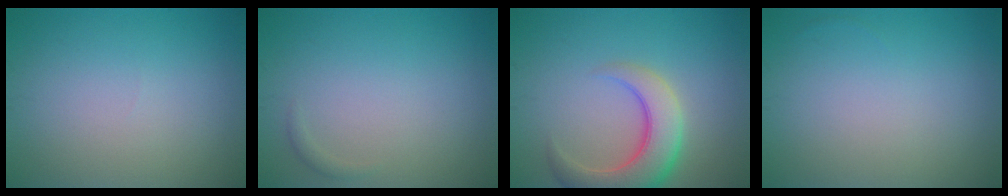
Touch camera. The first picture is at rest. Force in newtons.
{"total": 0.6, "press": 0.6, "slide": 0.0}
{"total": 6.3, "press": 6.3, "slide": 0.6}
{"total": 0.0}